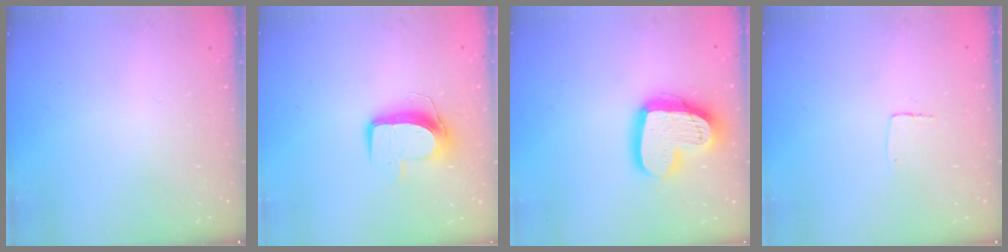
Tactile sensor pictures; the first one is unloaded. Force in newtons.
{"total": 8.9, "press": 8.9, "slide": 0.7}
{"total": 18.4, "press": 18.3, "slide": 1.6}
{"total": 2.7, "press": 2.7, "slide": 0.1}